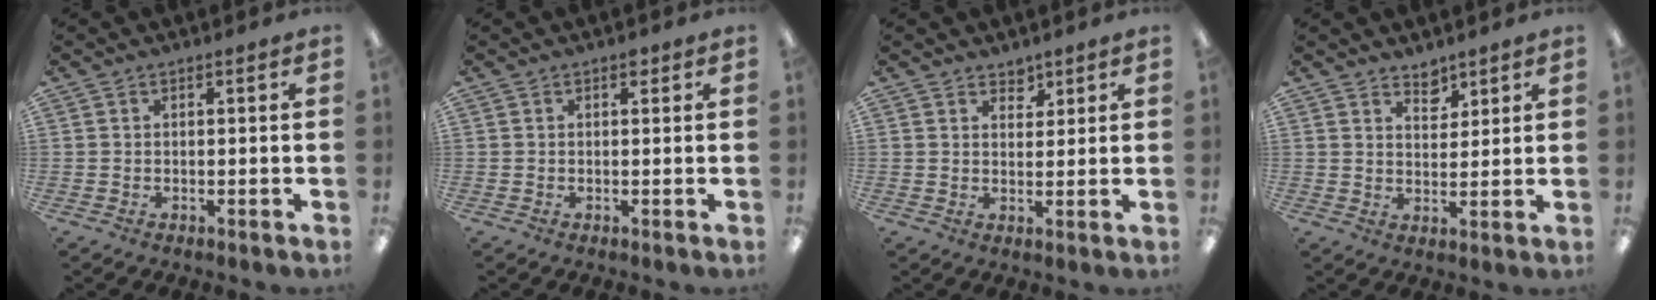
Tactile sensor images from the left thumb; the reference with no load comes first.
{"total": 1.3, "force": [0.8, 0.8, 0.7], "torque": [-0.007, 0.000, 0.012]}
{"total": 3.3, "force": [2.7, 1.8, 0.4], "torque": [0.011, -0.019, 0.047]}
{"total": 4.6, "force": [3.9, 2.2, 0.9], "torque": [0.005, -0.030, 0.068]}